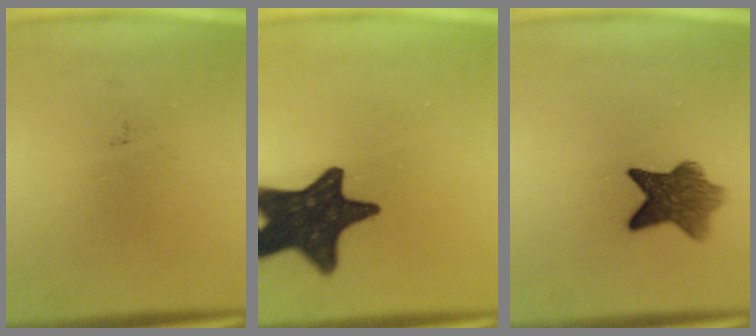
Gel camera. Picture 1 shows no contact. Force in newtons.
{"total": 18.2}
{"total": 7.2}